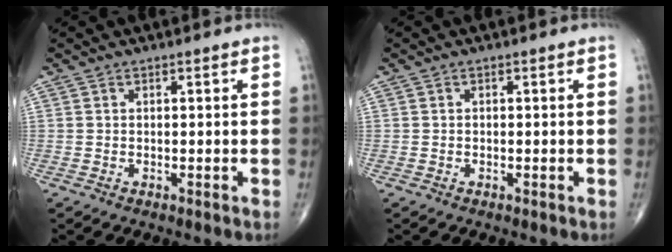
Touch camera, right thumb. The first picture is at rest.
{"total": 0.0}